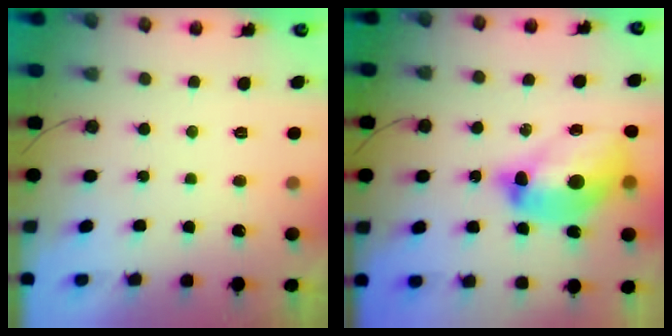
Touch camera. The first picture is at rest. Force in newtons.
{"total": 15.2, "press": 15.1, "slide": 1.6}